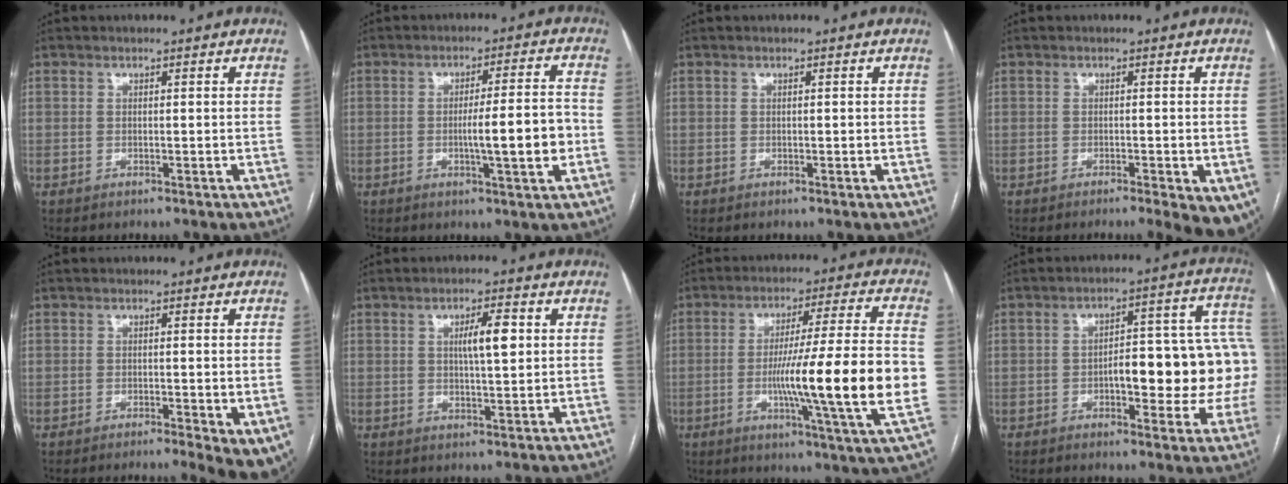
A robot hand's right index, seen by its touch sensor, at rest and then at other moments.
{"total": 8.5, "force": [-1.8, 0.0, 8.3], "torque": [-0.125, 0.001, -0.028]}
{"total": 0.0}
{"total": 9.5, "force": [-6.5, 2.6, 6.5], "torque": [-0.059, -0.018, -0.085]}
{"total": 8.2, "force": [-5.1, 2.2, 6.0], "torque": [-0.061, -0.022, -0.075]}
{"total": 5.0, "force": [1.2, 0.9, 4.8], "torque": [-0.082, 0.006, 0.022]}
{"total": 19.3, "force": [-2.8, -1.2, 19.1], "torque": [-0.276, -0.011, -0.050]}
{"total": 16.5, "force": [-2.0, 5.5, 15.4], "torque": [-0.161, 0.049, -0.019]}